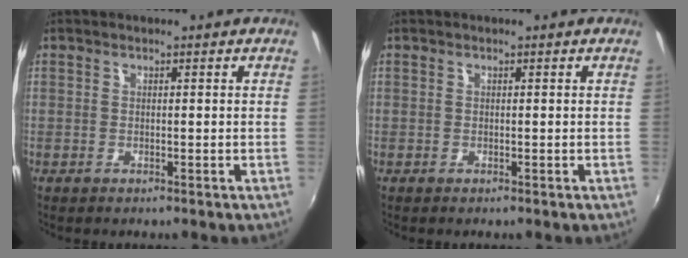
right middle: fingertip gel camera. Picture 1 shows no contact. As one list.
[{"total": 0.0}]